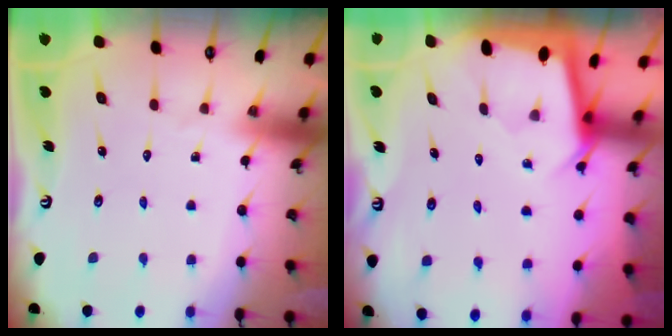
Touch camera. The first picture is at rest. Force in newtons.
{"total": 2.3, "press": 2.3, "slide": 0.1}